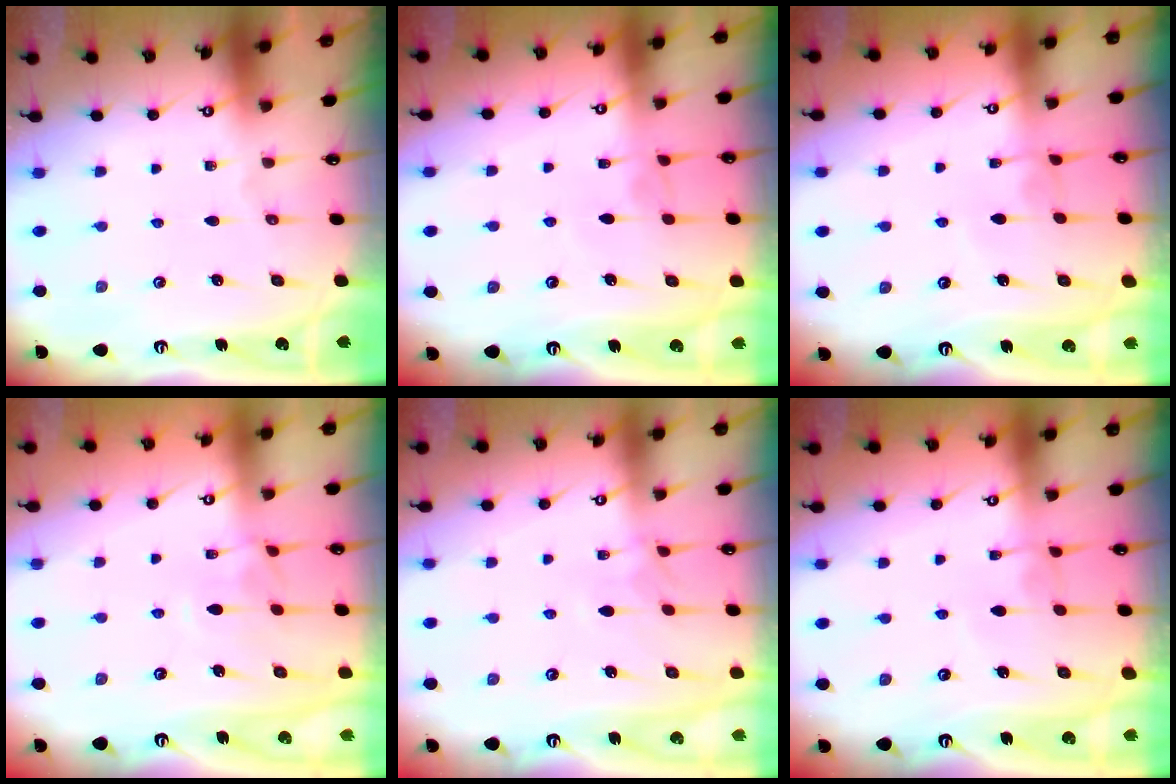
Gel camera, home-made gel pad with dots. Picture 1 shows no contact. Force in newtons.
{"total": 2.9, "press": 2.9, "slide": 0.3}
{"total": 1.6, "press": 1.5, "slide": 0.2}
{"total": 2.5, "press": 2.4, "slide": 0.6}
{"total": 2.1, "press": 2.1, "slide": 0.4}
{"total": 1.6, "press": 1.5, "slide": 0.2}